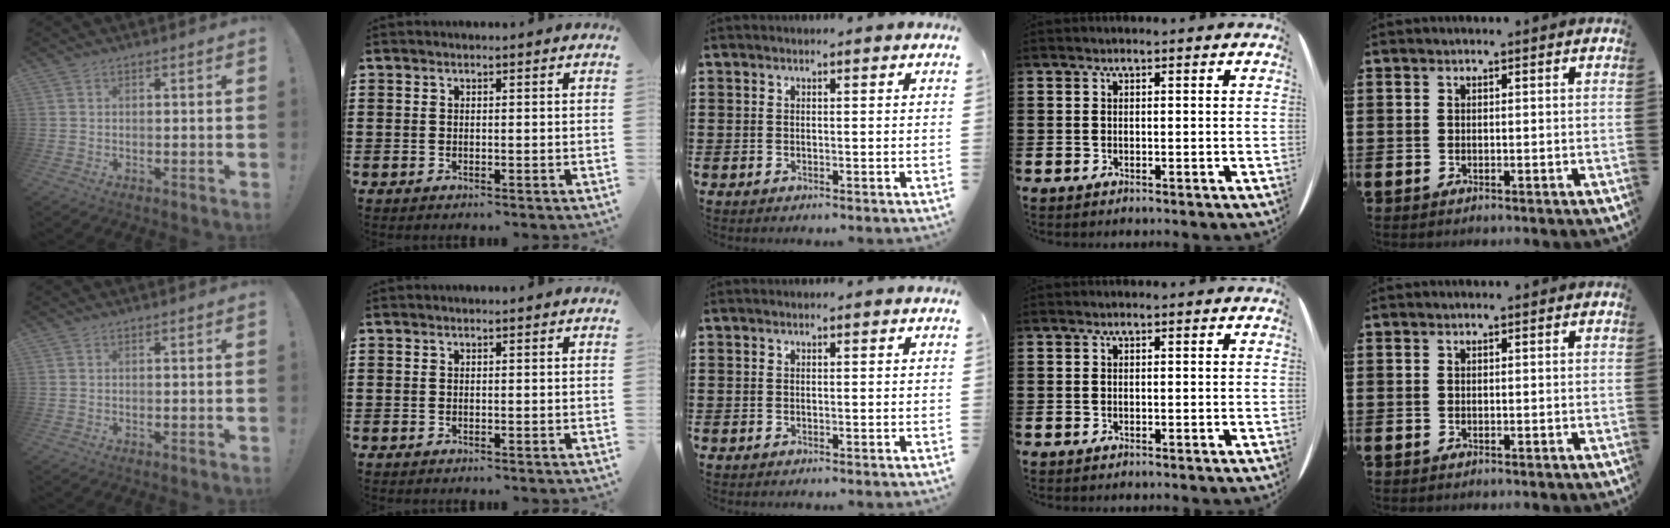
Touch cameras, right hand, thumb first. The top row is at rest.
{}